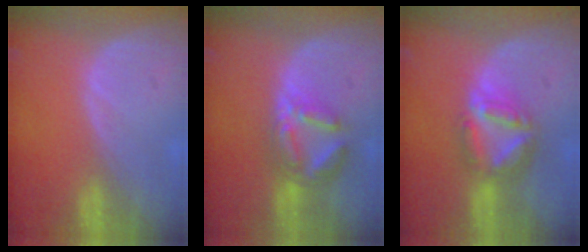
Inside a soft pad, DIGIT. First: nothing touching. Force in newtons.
{"total": 7.2, "press": 6.3, "slide": 3.5}
{"total": 7.9, "press": 6.7, "slide": 4.1}